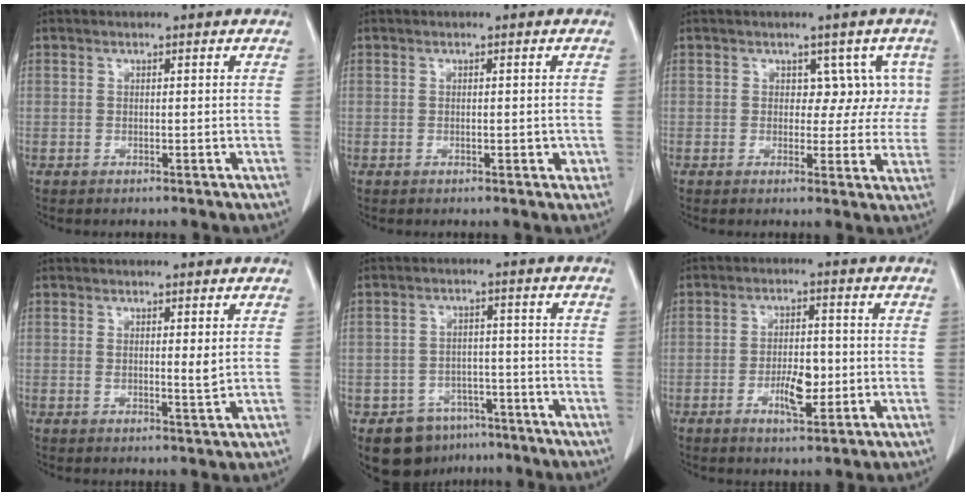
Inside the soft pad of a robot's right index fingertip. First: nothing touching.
{"total": 1.5, "force": [-0.2, 0.8, 1.3], "torque": [-0.014, 0.001, -0.001]}
{"total": 4.9, "force": [1.4, 3.7, 3.0], "torque": [-0.006, 0.013, 0.014]}
{"total": 2.2, "force": [0.8, 0.3, 2.0], "torque": [-0.034, -0.010, 0.013]}
{"total": 7.5, "force": [-5.1, 5.4, 1.2], "torque": [-0.011, 0.015, -0.070]}
{"total": 5.8, "force": [-1.6, 2.1, 5.1], "torque": [-0.091, -0.001, -0.022]}